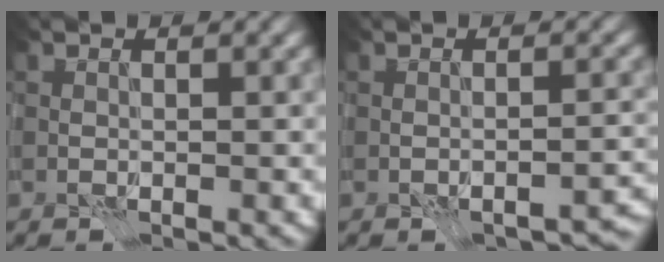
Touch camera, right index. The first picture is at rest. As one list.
[{"total": 2.7, "force": [-2.1, 0.6, 1.6], "torque": [-0.021, 0.005, -0.027]}]